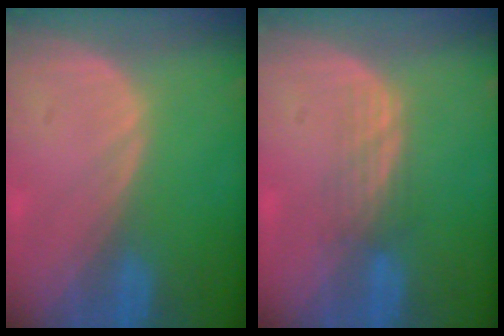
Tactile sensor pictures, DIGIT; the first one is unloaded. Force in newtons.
{"total": 2.9, "press": 2.6, "slide": 1.3}